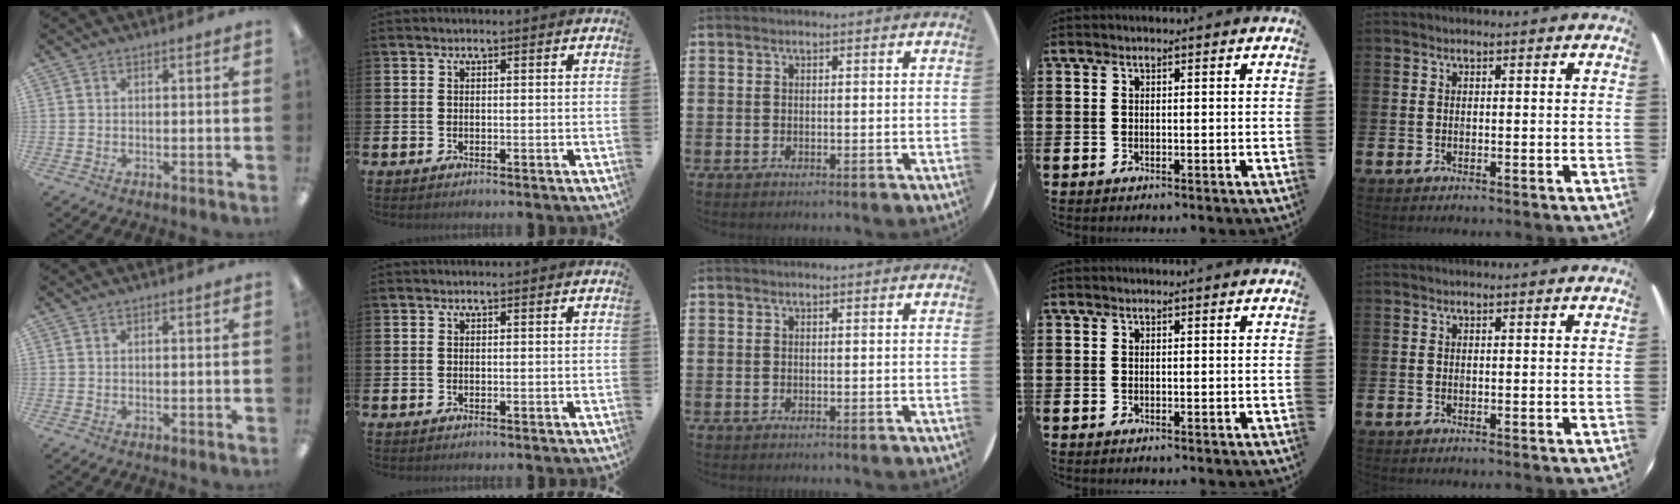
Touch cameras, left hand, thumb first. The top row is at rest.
{}